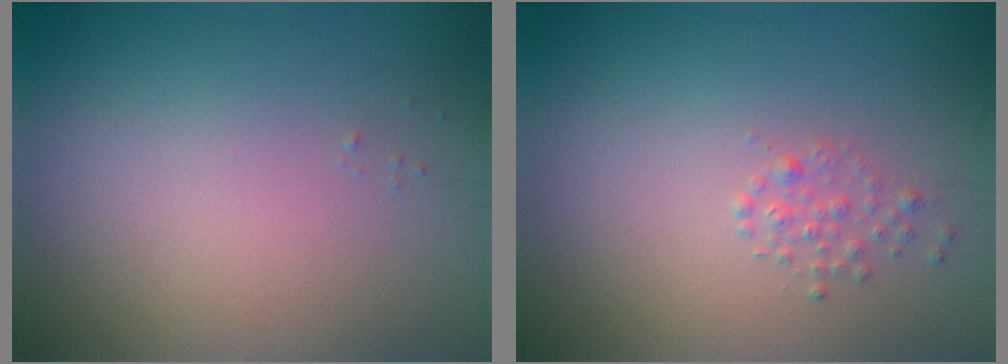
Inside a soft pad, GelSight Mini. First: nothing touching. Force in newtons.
{"total": 1.0, "press": 1.0, "slide": 0.1}